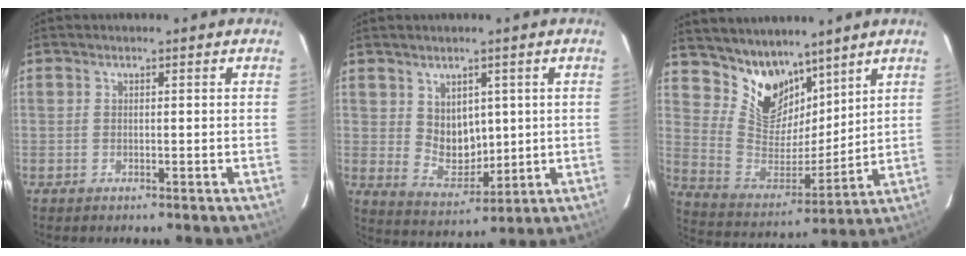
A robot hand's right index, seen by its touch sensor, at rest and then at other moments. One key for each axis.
{"total": 7.2, "fx": 2.2, "fy": 5.6, "fz": 3.9, "tx": -0.065, "ty": -0.006, "tz": 0.061}
{"total": 13.5, "fx": 10.0, "fy": 7.6, "fz": 4.8, "tx": -0.102, "ty": 0.000, "tz": 0.200}